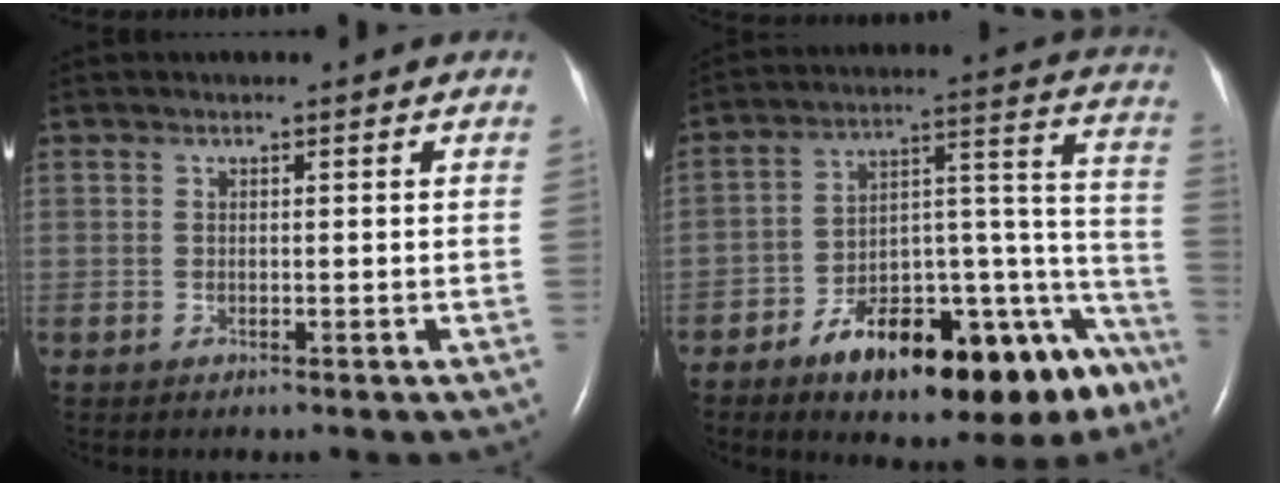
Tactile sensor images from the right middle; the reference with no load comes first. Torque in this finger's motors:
{"motor_torque": [1.17, -0.97, 0.38, 0.10]}